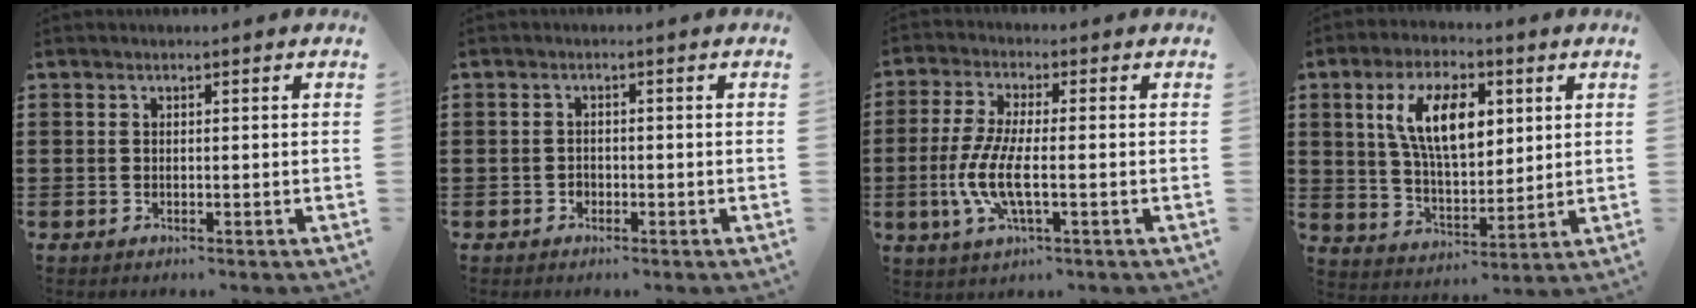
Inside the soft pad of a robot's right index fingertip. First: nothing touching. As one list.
[{"total": 1.1, "force": [-0.6, 0.9, 0.3], "torque": [-0.008, 0.001, -0.013]}, {"total": 7.5, "force": [-1.9, 2.0, 7.0], "torque": [-0.161, -0.017, -0.043]}, {"total": 10.9, "force": [3.8, 5.3, 8.7], "torque": [-0.180, 0.013, 0.063]}]